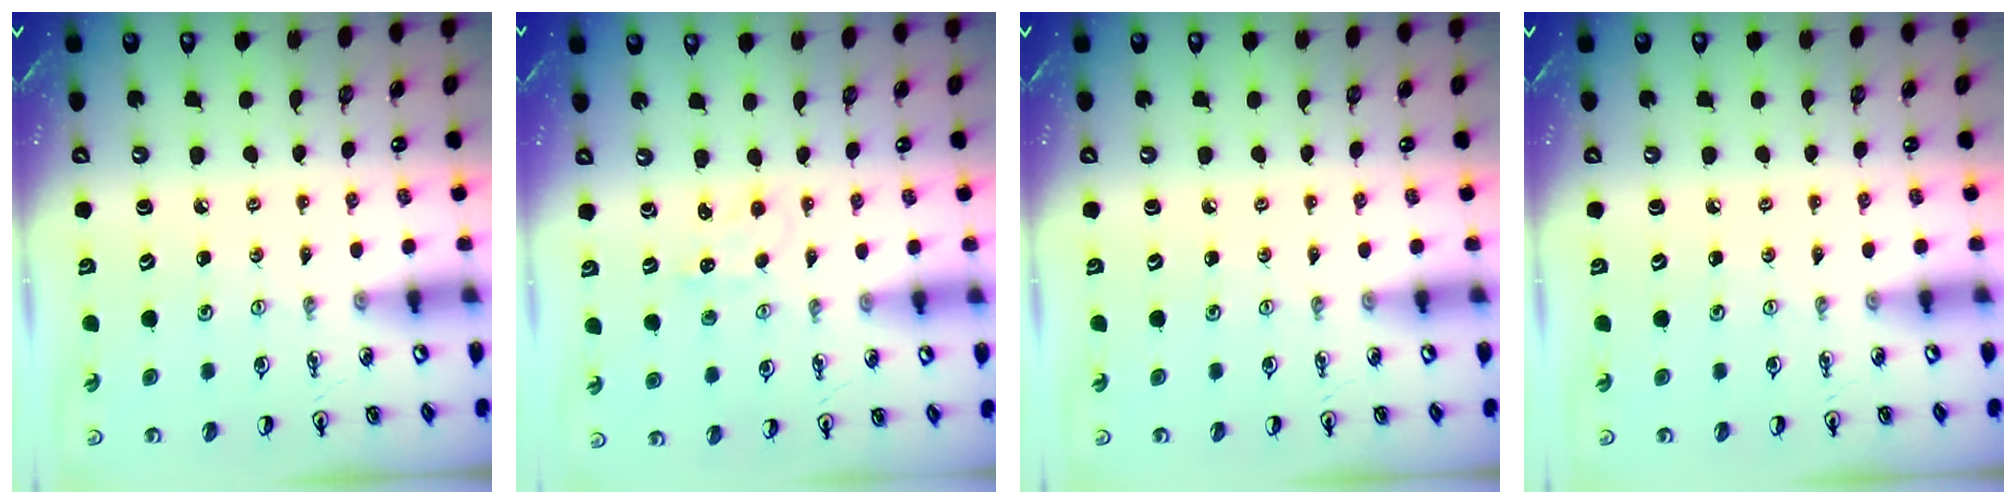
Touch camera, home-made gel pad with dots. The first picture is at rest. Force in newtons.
{"total": 1.5, "press": 1.4, "slide": 0.3}
{"total": 0.0}
{"total": 0.0}